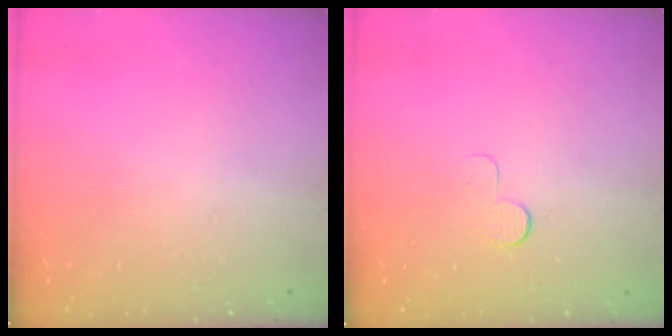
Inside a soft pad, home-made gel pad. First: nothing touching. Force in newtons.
{"total": 3.9, "press": 3.9, "slide": 0.4}